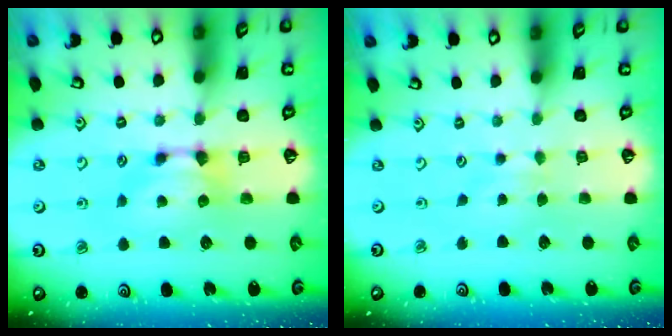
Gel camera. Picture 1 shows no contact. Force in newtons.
{"total": 2.7, "press": 2.7, "slide": 0.5}